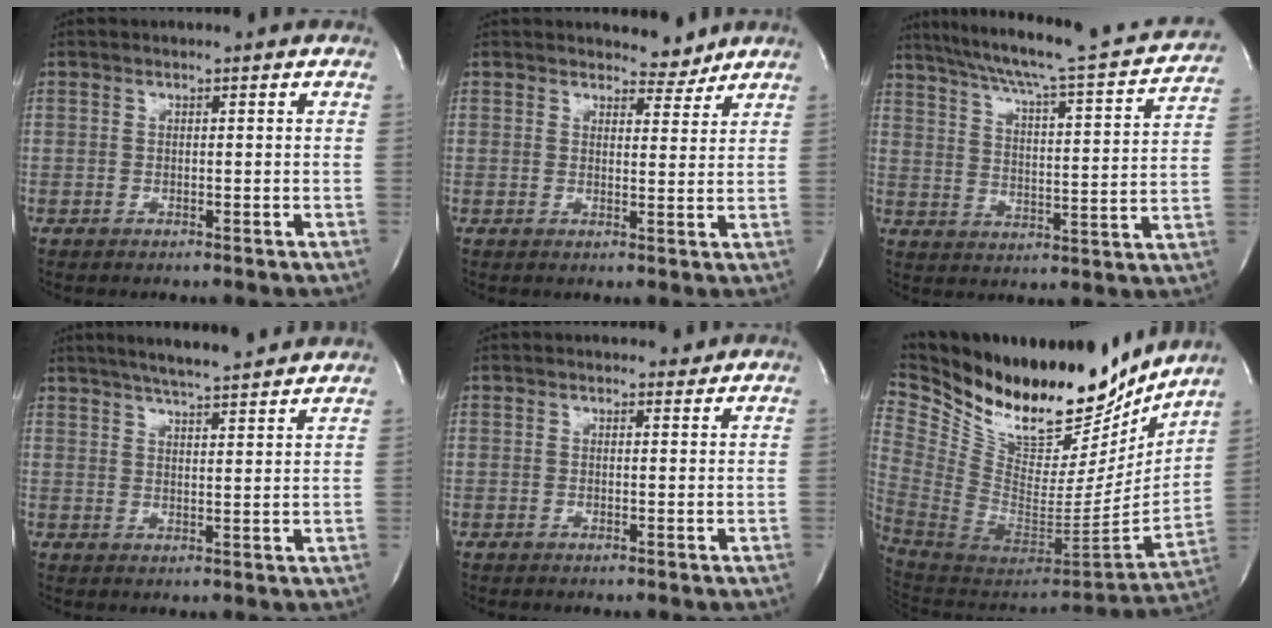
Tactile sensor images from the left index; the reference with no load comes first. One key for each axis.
{"total": 3.5, "fx": 3.2, "fy": 1.2, "fz": 0.1, "tx": 0.001, "ty": -0.015, "tz": 0.039}
{"total": 23.3, "fx": 20.9, "fy": 1.8, "fz": 10.1, "tx": -0.161, "ty": -0.023, "tz": 0.276}
{"total": 11.1, "fx": 9.9, "fy": 0.8, "fz": 5.0, "tx": -0.082, "ty": 0.014, "tz": 0.136}
{"total": 1.3, "fx": 1.2, "fy": 0.6, "fz": -0.1, "tx": -0.003, "ty": -0.001, "tz": 0.013}
{"total": 33.2, "fx": 26.6, "fy": 12.2, "fz": 15.6, "tx": -0.331, "ty": -0.026, "tz": 0.431}